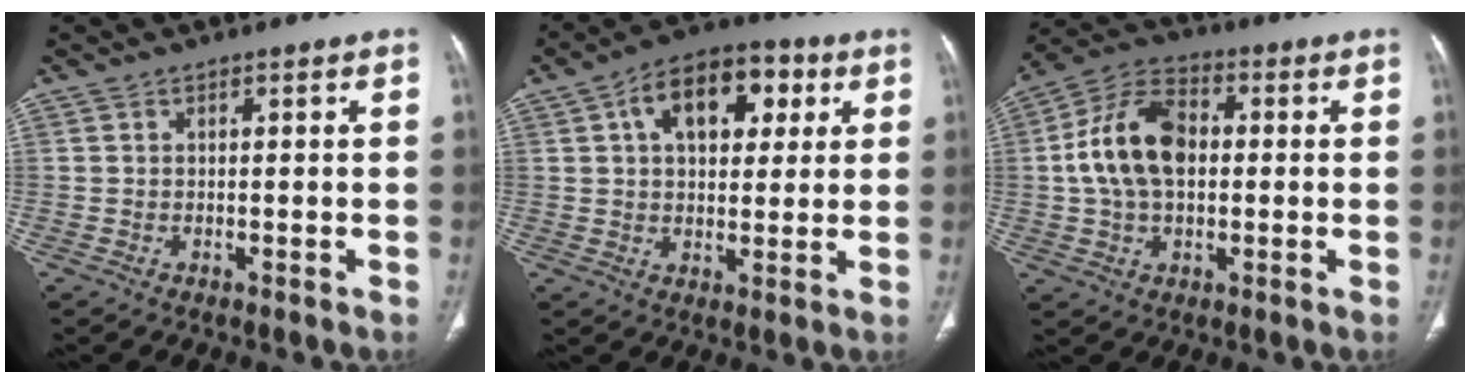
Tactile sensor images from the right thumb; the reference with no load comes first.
{"total": 14.2, "force": [4.7, 8.5, 10.4], "torque": [-0.124, 0.011, 0.069]}
{"total": 14.2, "force": [0.8, 9.1, 10.9], "torque": [-0.194, 0.026, 0.008]}